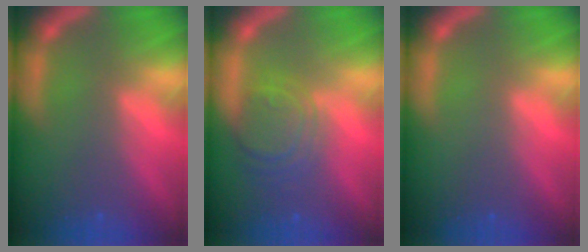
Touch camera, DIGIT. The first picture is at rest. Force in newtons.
{"total": 5.6}
{"total": 0.0}